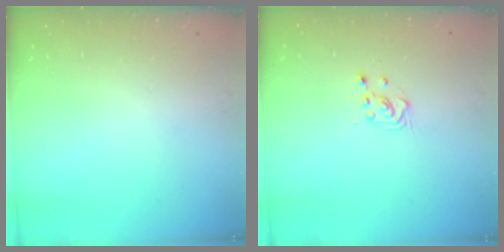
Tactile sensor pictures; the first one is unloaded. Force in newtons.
{"total": 3.6, "press": 3.4, "slide": 1.1}